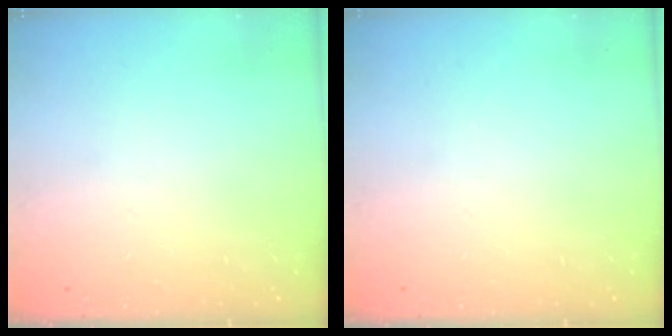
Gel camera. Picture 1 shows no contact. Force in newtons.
{"total": 0.0}